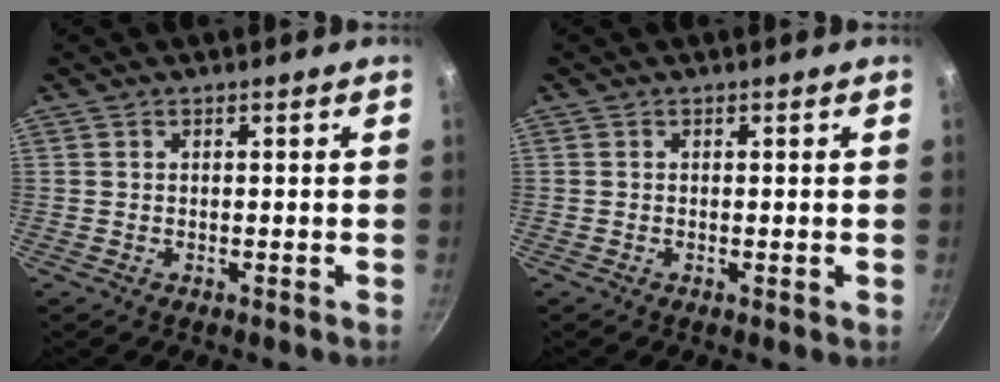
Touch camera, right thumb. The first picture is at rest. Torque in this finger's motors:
{"motor_torque": [-0.21, -0.07, -0.13, 0.01, -0.05]}